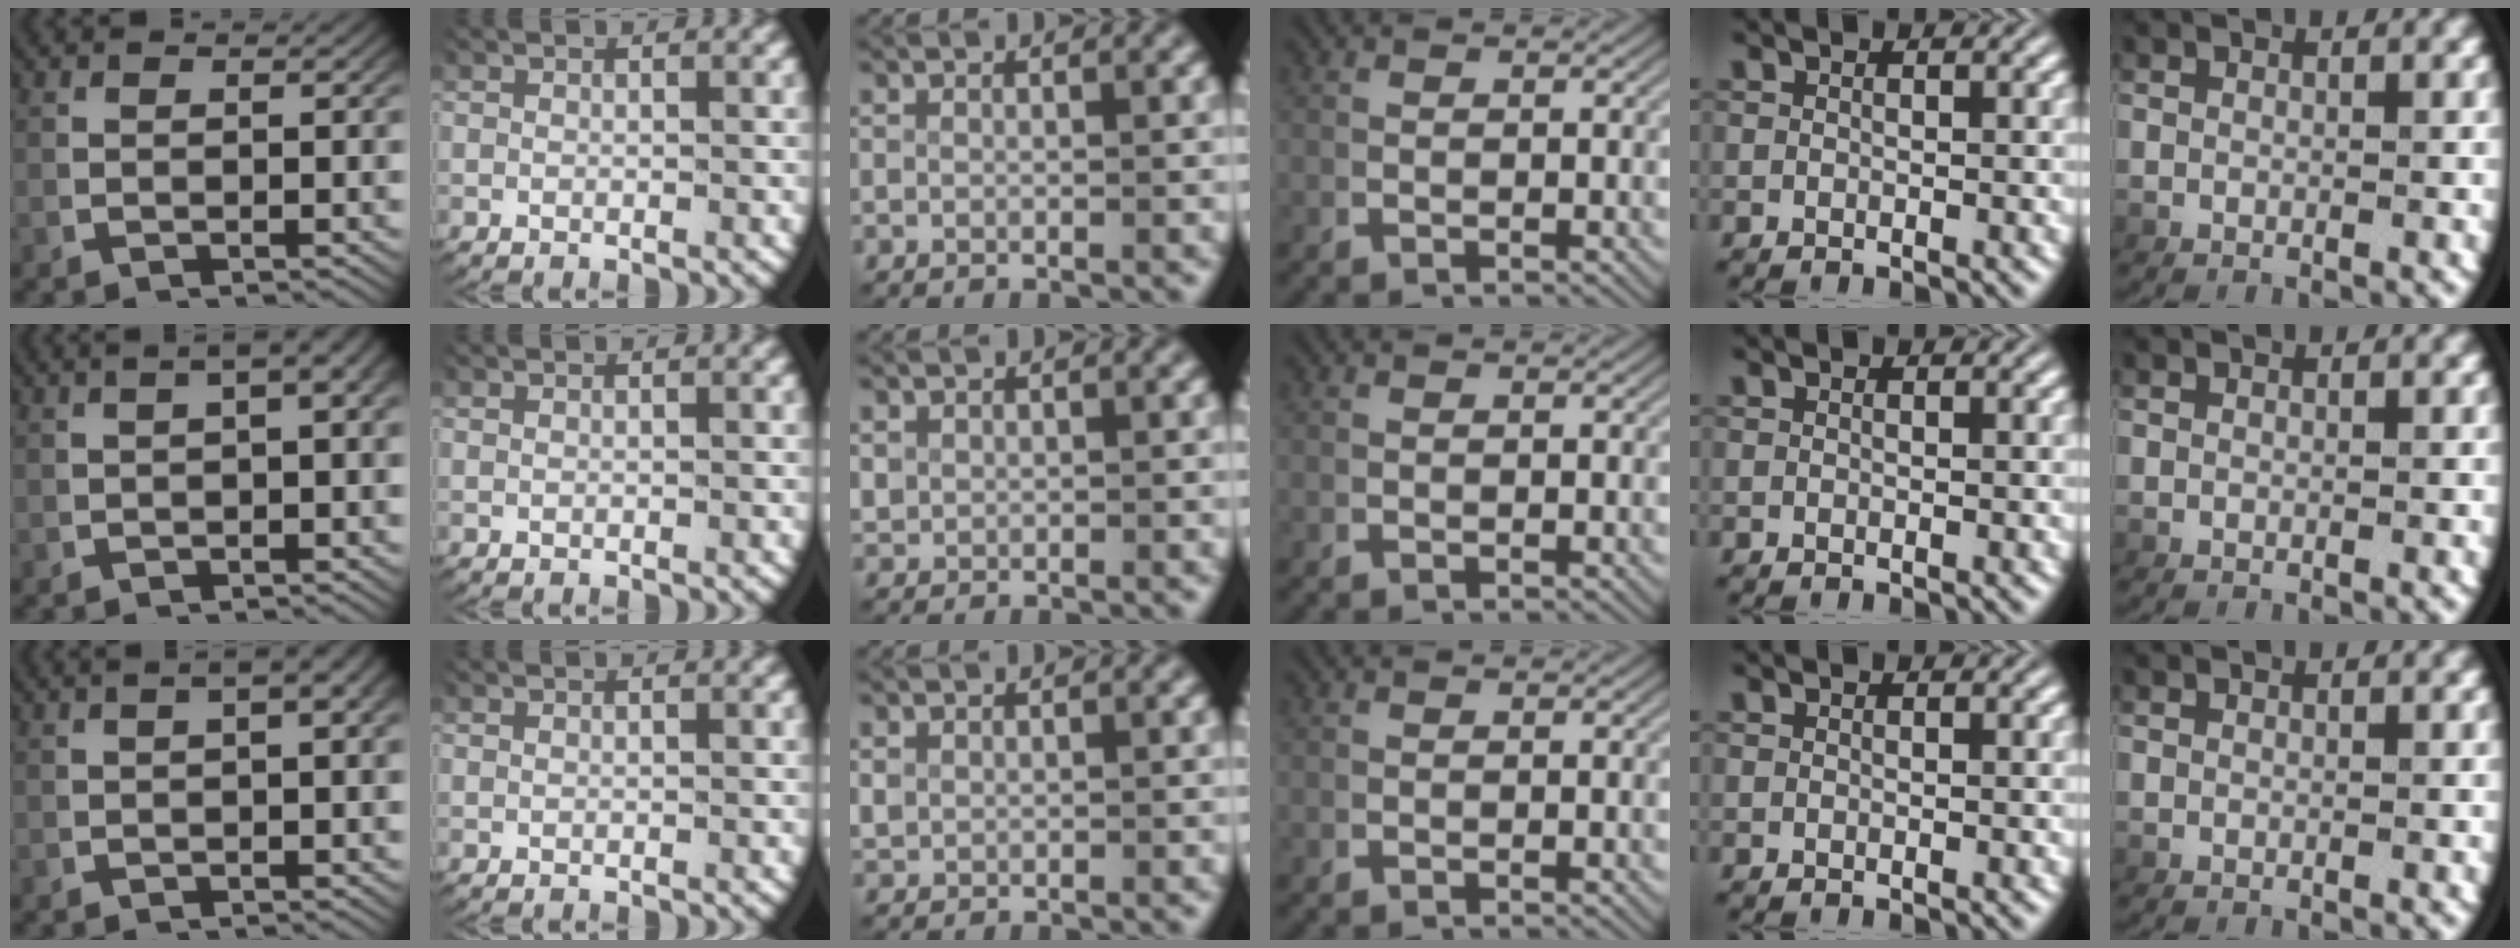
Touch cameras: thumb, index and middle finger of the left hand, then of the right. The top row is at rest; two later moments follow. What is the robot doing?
{"motion": "lift_and_place", "object": "router"}